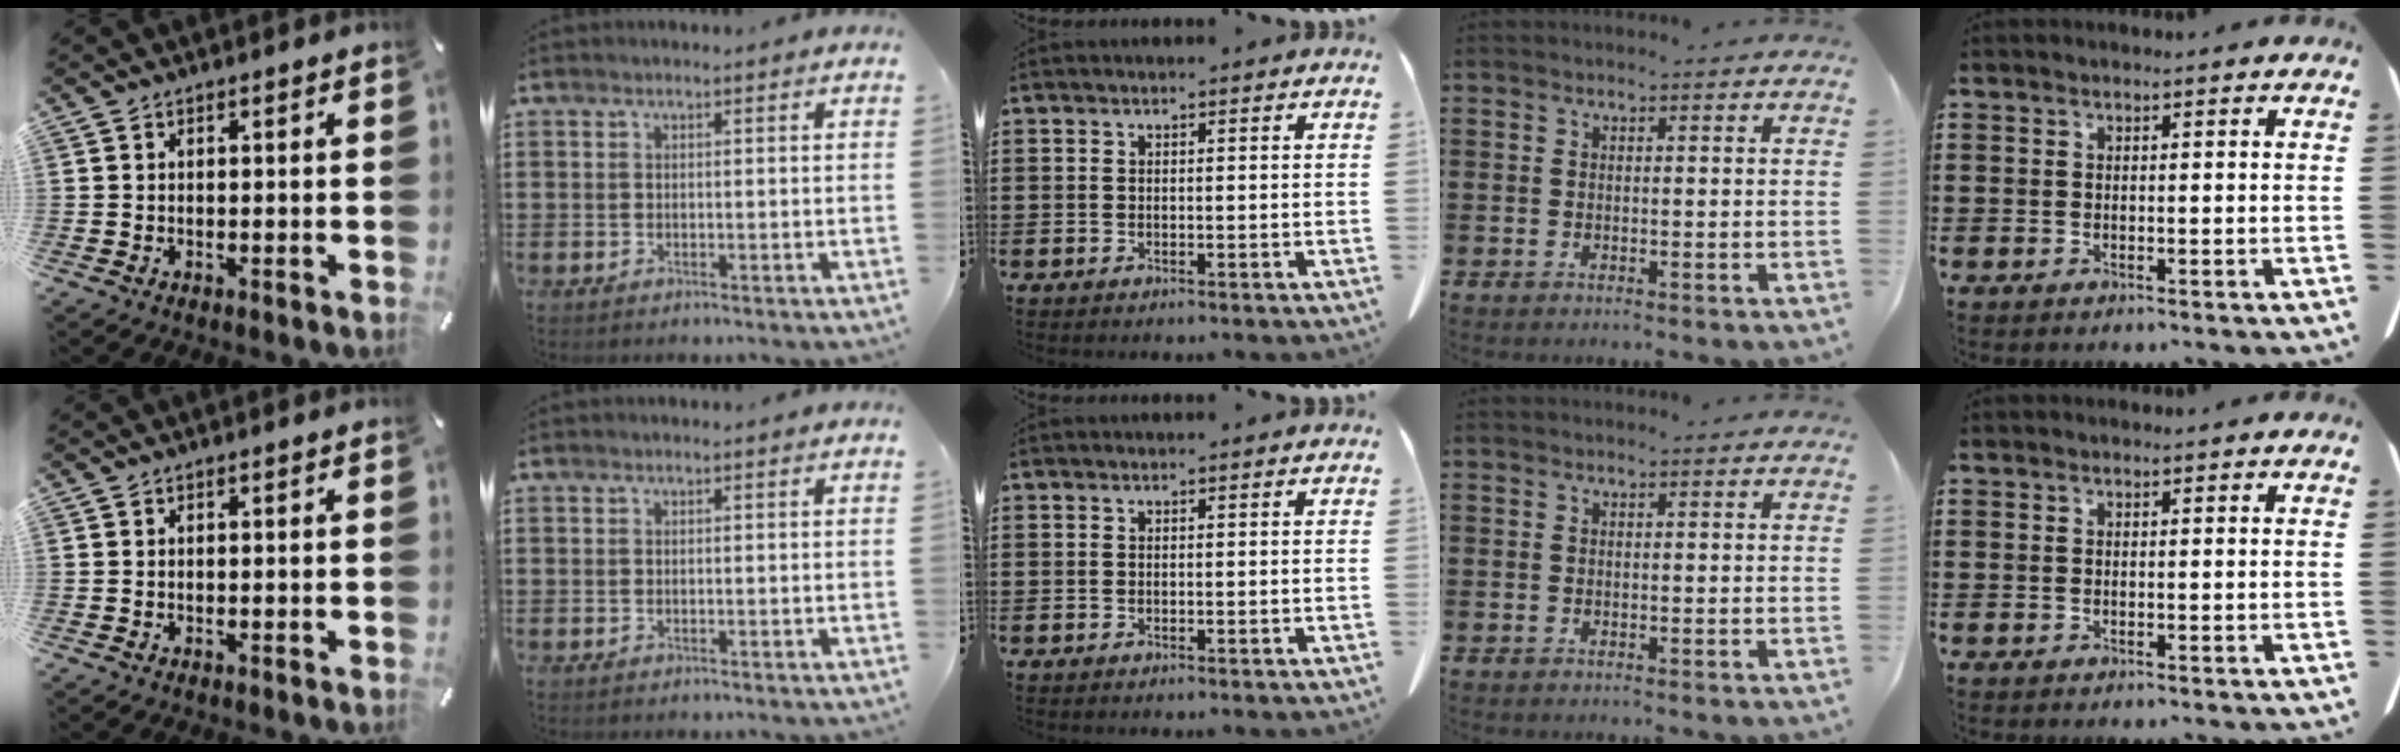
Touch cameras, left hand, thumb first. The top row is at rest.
{}